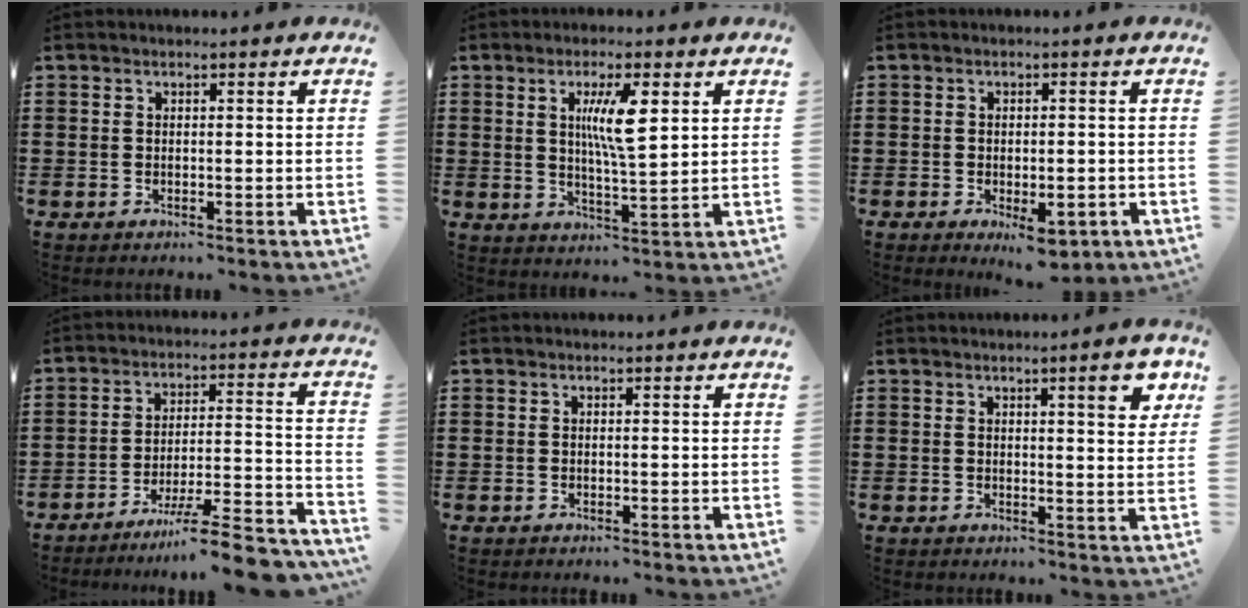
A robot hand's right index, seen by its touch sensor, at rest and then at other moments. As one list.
[{"total": 6.9, "force": [2.0, 1.4, 6.5], "torque": [-0.122, 0.000, 0.029]}, {"total": 4.0, "force": [-2.3, 1.7, 2.8], "torque": [-0.050, 0.000, -0.042]}, {"total": 8.5, "force": [-7.2, 0.1, 4.5], "torque": [-0.063, 0.007, -0.136]}, {"total": 0.0}, {"total": 5.8, "force": [2.9, 1.1, 4.9], "torque": [-0.061, -0.008, 0.040]}]